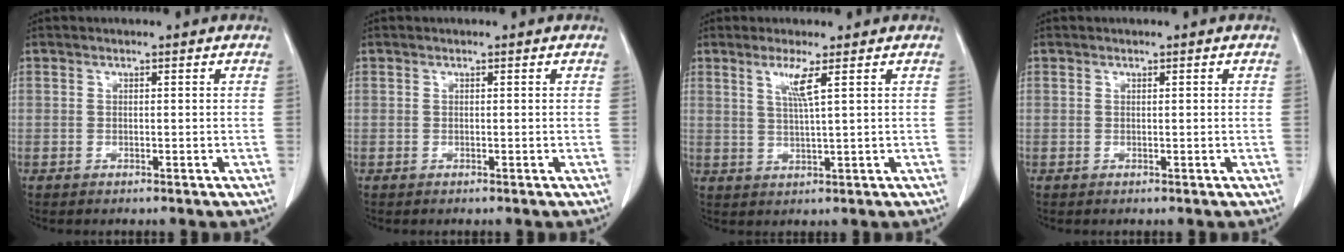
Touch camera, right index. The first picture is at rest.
{"total": 0.0}
{"total": 3.7, "force": [1.7, -0.7, 3.2], "torque": [-0.066, -0.005, 0.036]}
{"total": 0.0}